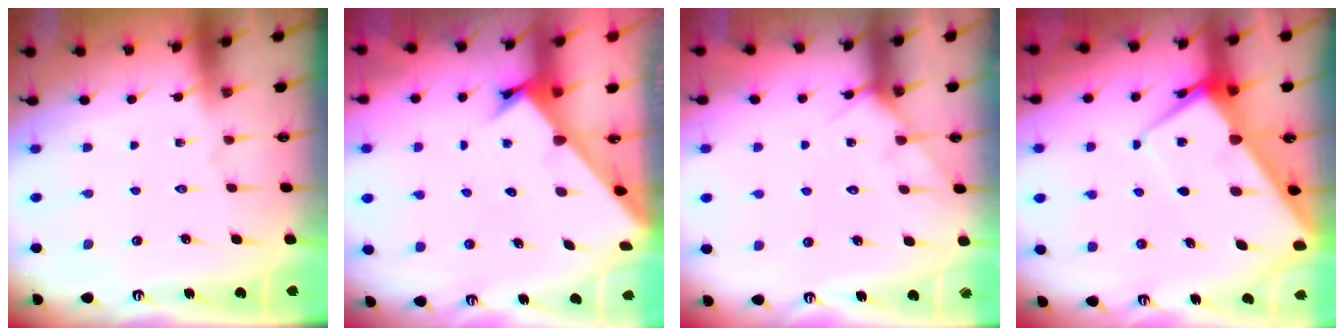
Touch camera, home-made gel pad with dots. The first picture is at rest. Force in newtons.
{"total": 2.5, "press": 2.5, "slide": 0.2}
{"total": 5.3, "press": 5.2, "slide": 0.6}
{"total": 8.5, "press": 8.5, "slide": 0.9}